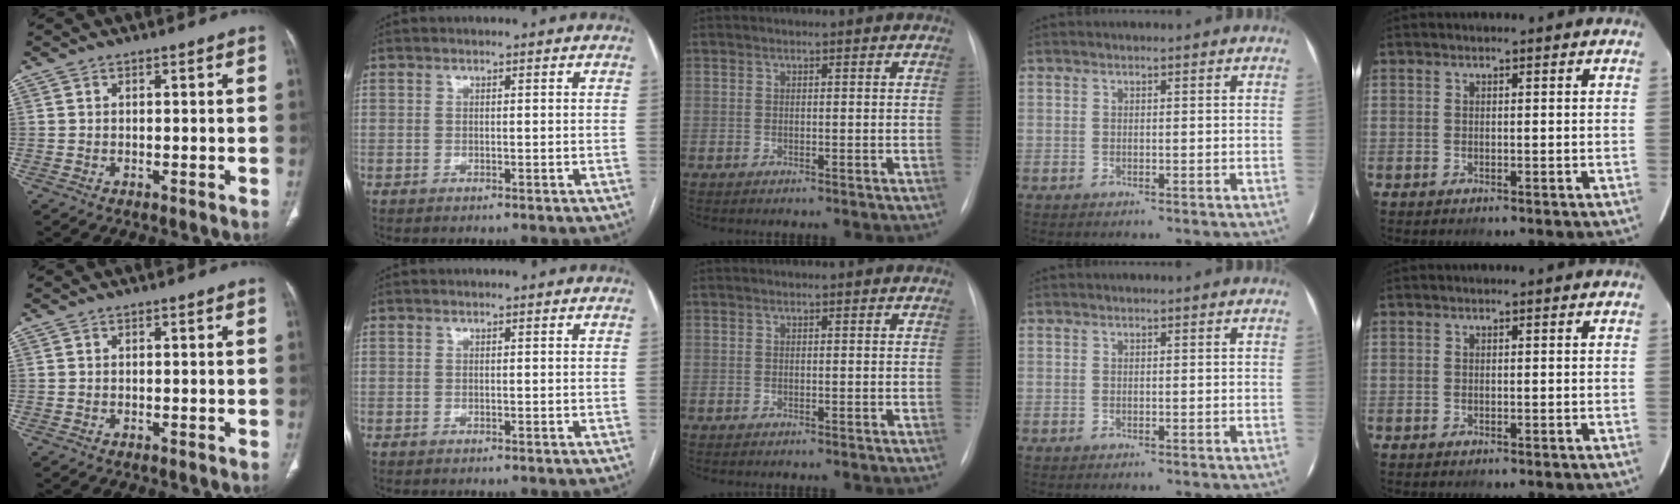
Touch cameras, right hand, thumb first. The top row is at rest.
{}